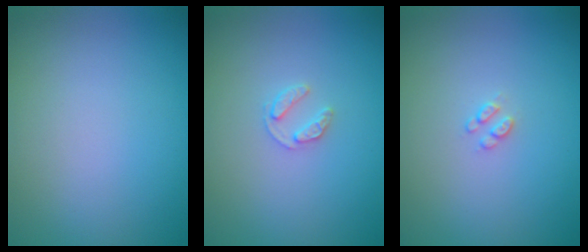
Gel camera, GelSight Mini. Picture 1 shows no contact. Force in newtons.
{"total": 1.3, "press": 1.3, "slide": 0.2}
{"total": 1.0, "press": 0.9, "slide": 0.2}